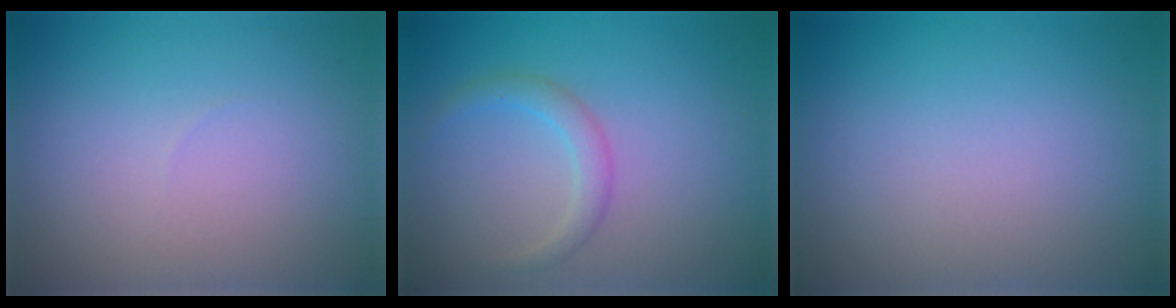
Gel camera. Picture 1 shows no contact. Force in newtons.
{"total": 1.7, "press": 1.7, "slide": 0.1}
{"total": 0.0}